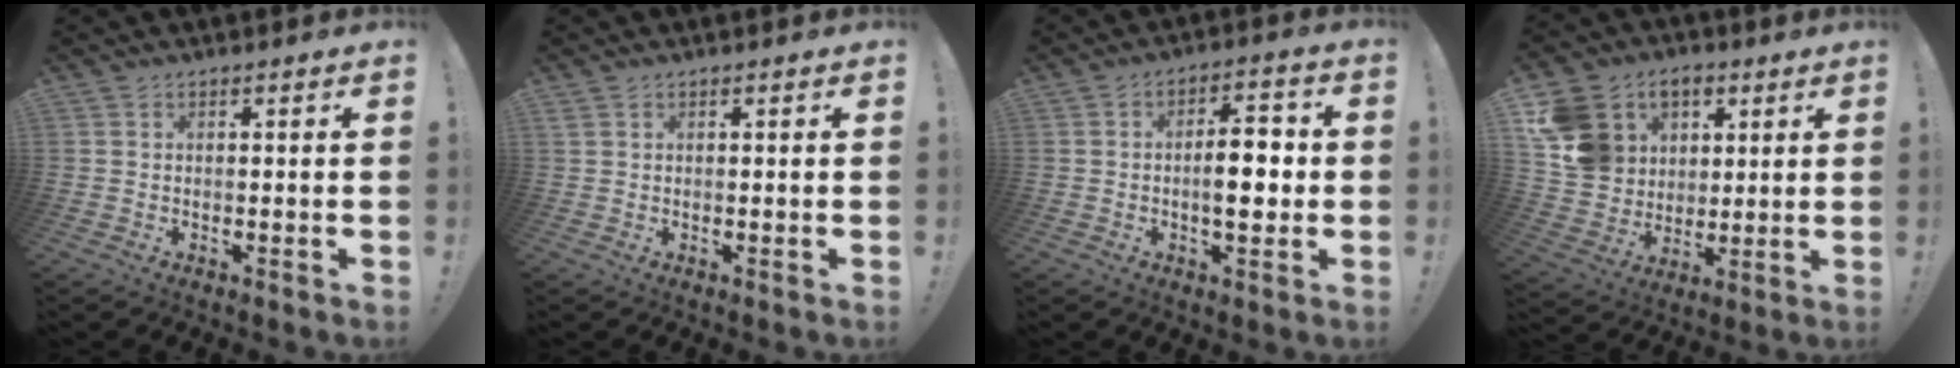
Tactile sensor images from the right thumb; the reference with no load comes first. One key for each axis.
{"total": 0.6, "fx": 0.4, "fy": 0.4, "fz": 0.2, "tx": -0.009, "ty": 0.005, "tz": 0.009}
{"total": 9.7, "fx": -1.1, "fy": 4.2, "fz": 8.6, "tx": -0.118, "ty": 0.011, "tz": -0.023}
{"total": 15.0, "fx": 4.8, "fy": 13.2, "fz": 5.2, "tx": -0.078, "ty": -0.015, "tz": 0.113}